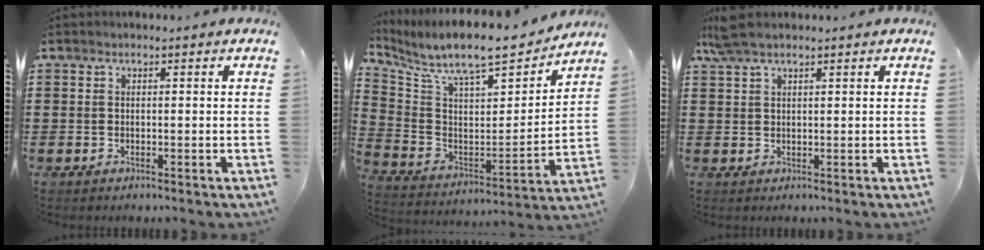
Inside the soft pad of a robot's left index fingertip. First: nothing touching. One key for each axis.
{"total": 9.5, "fx": 8.3, "fy": 1.8, "fz": 4.3, "tx": -0.114, "ty": -0.064, "tz": 0.138}
{"total": 3.7, "fx": 2.7, "fy": 0.7, "fz": 2.5, "tx": -0.054, "ty": 0.003, "tz": 0.051}